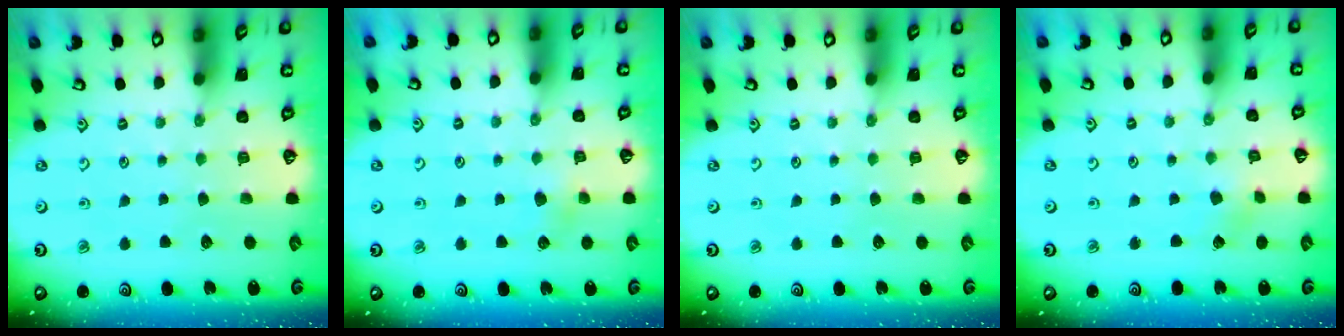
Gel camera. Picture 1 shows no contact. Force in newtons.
{"total": 4.1, "press": 4.0, "slide": 0.7}
{"total": 0.0}
{"total": 1.8, "press": 1.7, "slide": 0.6}